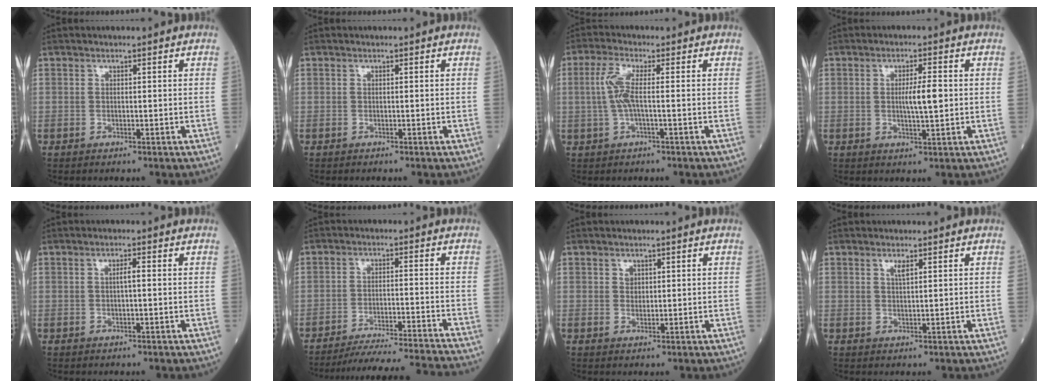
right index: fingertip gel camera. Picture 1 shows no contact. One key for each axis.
{"total": 0.0}
{"total": 4.4, "fx": -0.1, "fy": 0.5, "fz": 4.4, "tx": -0.104, "ty": 0.007, "tz": -0.005}
{"total": 4.2, "fx": 0.1, "fy": 0.4, "fz": 4.2, "tx": -0.072, "ty": 0.000, "tz": 0.002}
{"total": 1.4, "fx": 0.1, "fy": 0.1, "fz": 1.4, "tx": -0.026, "ty": 0.003, "tz": 0.000}
{"total": 17.3, "fx": -16.3, "fy": -2.1, "fz": 5.4, "tx": -0.076, "ty": -0.037, "tz": -0.236}
{"total": 1.1, "fx": 0.5, "fy": 0.9, "fz": 0.4, "tx": -0.002, "ty": -0.001, "tz": 0.006}
{"total": 1.4, "fx": 0.8, "fy": 0.1, "fz": 1.1, "tx": -0.025, "ty": -0.002, "tz": 0.014}